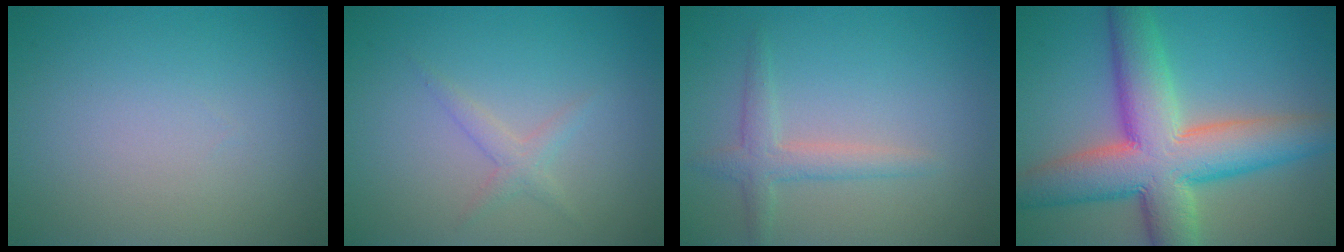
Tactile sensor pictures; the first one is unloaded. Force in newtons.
{"total": 1.4, "press": 1.4, "slide": 0.0}
{"total": 2.3, "press": 2.3, "slide": 0.1}
{"total": 11.2, "press": 11.2, "slide": 0.5}